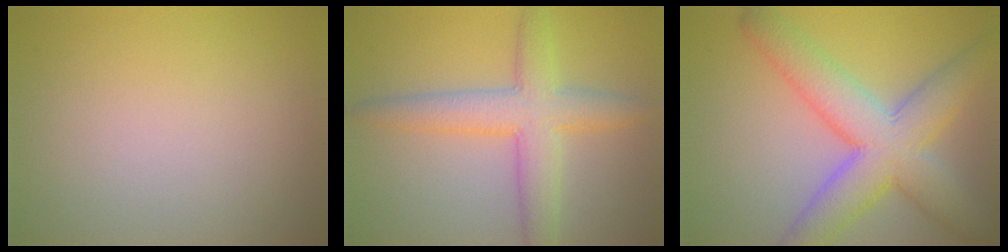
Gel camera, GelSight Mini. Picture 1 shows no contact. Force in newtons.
{"total": 5.5, "press": 5.5, "slide": 0.1}
{"total": 8.7, "press": 8.7, "slide": 0.5}